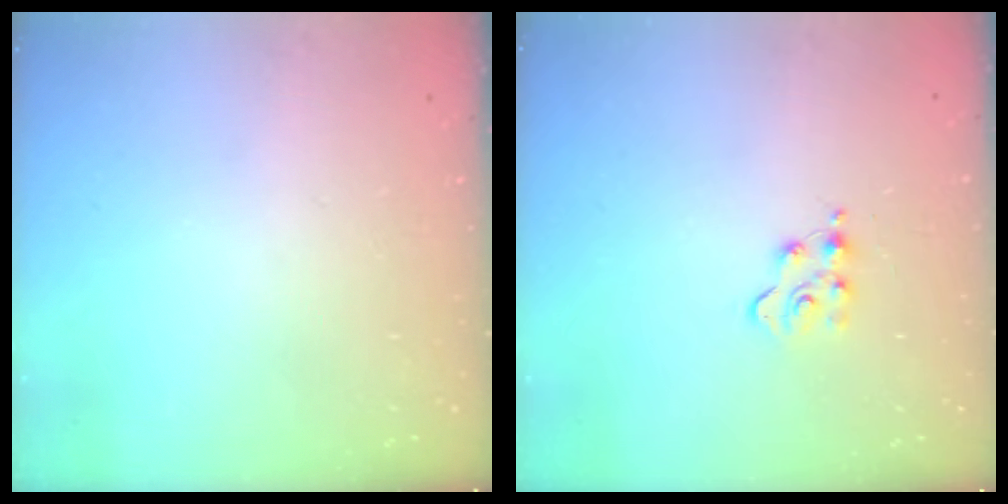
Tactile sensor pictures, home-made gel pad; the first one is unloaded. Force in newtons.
{"total": 4.7, "press": 4.6, "slide": 0.6}